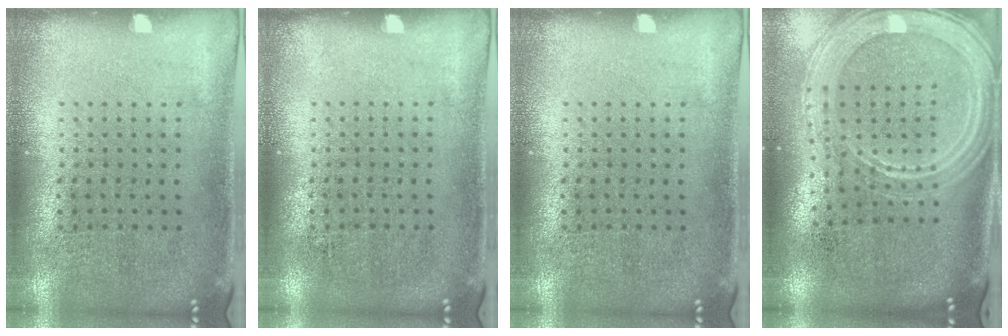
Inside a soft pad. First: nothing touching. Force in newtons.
{"total": 0.0}
{"total": 0.0}
{"total": 2.3, "press": 2.1, "slide": 1.1}